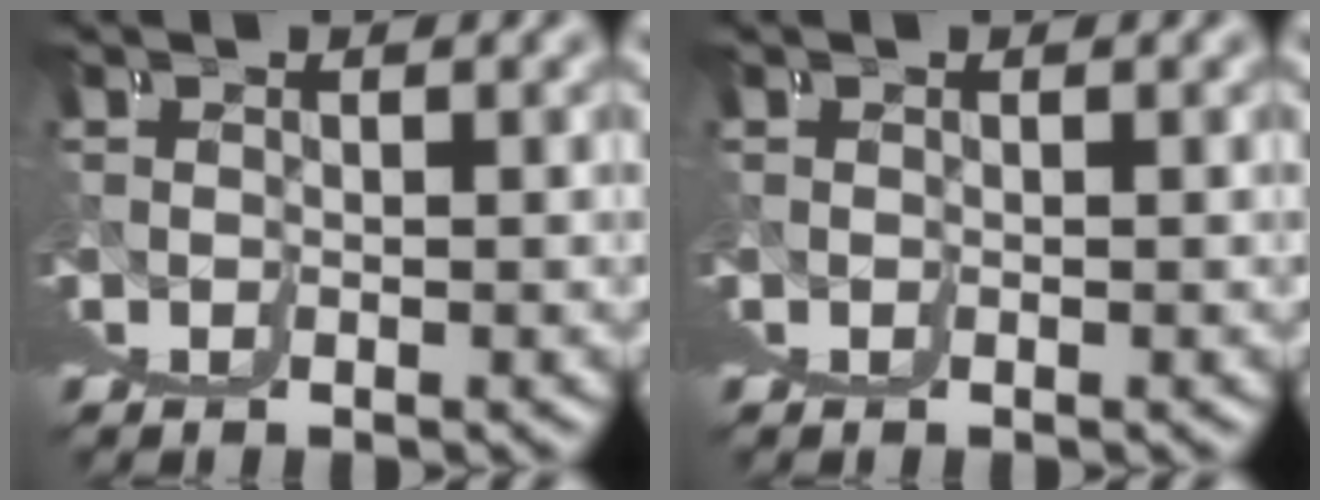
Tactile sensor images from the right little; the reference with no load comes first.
{"total": 0.0}